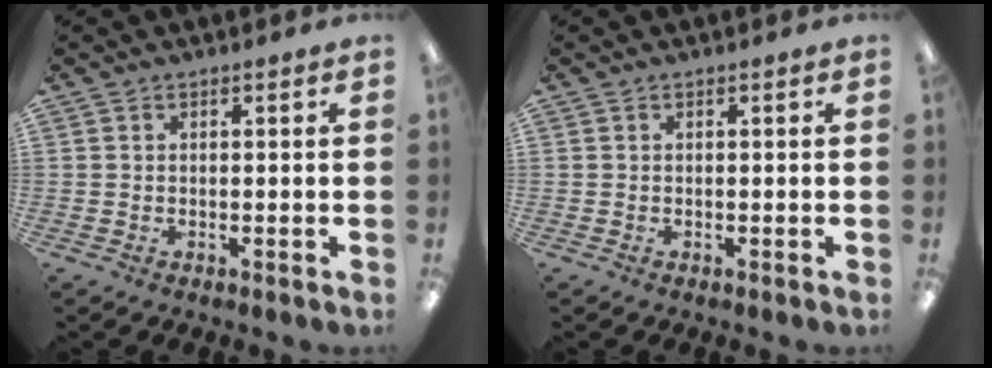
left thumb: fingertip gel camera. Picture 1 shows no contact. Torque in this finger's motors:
{"motor_torque": [0.00, 0.00, 0.00, 0.00, 0.00]}